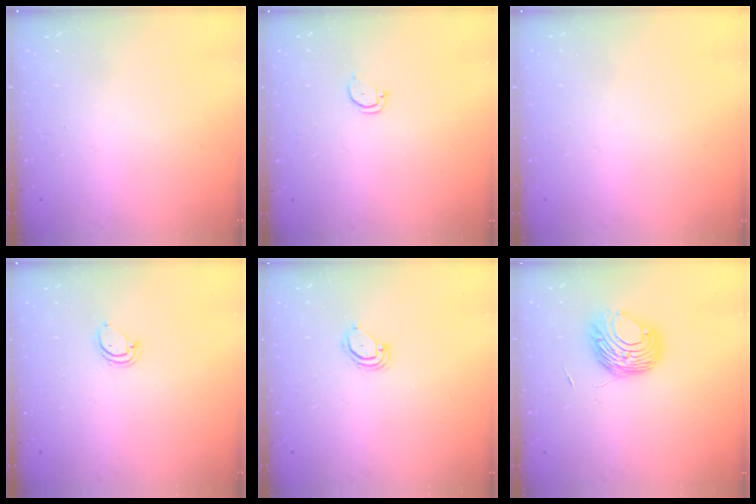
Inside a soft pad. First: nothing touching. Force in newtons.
{"total": 2.2, "press": 2.2, "slide": 0.2}
{"total": 0.0}
{"total": 3.6, "press": 3.6, "slide": 0.2}
{"total": 3.4, "press": 3.4, "slide": 0.2}
{"total": 9.2, "press": 9.2, "slide": 0.5}